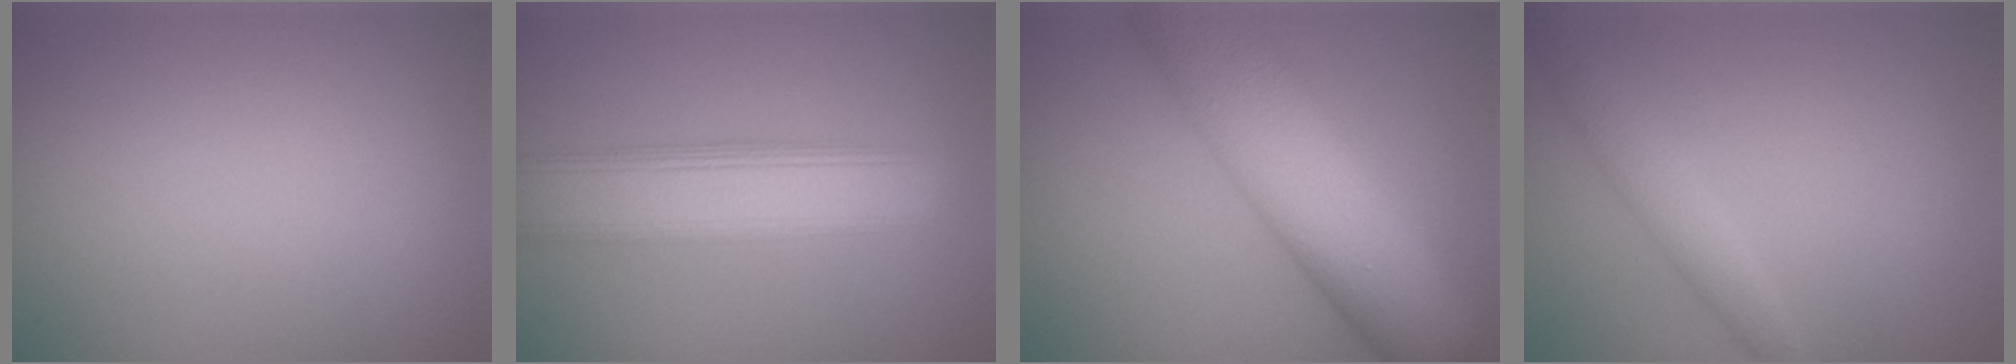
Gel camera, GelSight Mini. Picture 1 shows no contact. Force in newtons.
{"total": 7.6, "press": 7.6, "slide": 0.2}
{"total": 11.4, "press": 11.4, "slide": 0.4}
{"total": 2.2, "press": 2.2, "slide": 0.1}